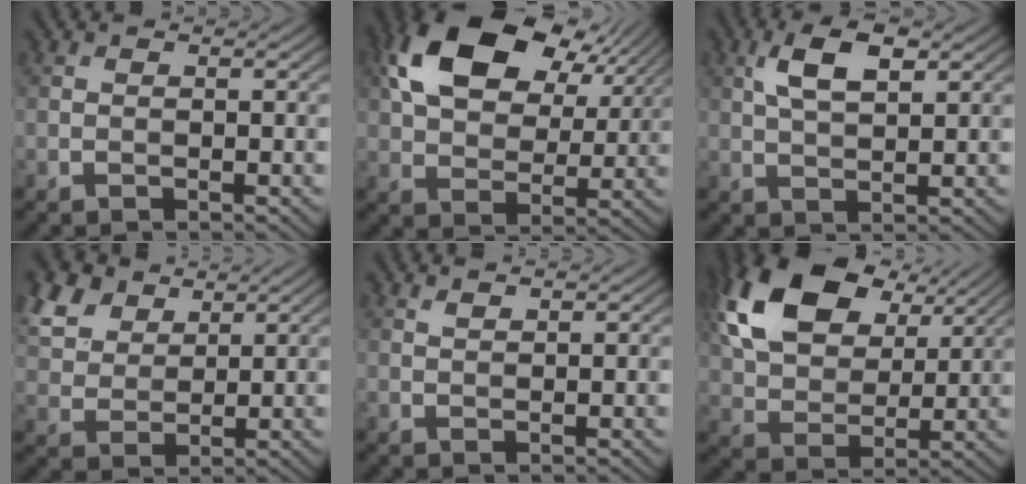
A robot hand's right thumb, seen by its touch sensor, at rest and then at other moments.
{"total": 16.1, "force": [7.2, 9.9, 10.4], "torque": [-0.216, 0.017, 0.136]}
{"total": 5.7, "force": [2.3, 2.3, 4.6], "torque": [-0.097, 0.007, 0.042]}
{"total": 8.4, "force": [5.2, 5.1, 4.2], "torque": [-0.127, 0.016, 0.100]}
{"total": 1.0, "force": [0.9, 0.1, 0.4], "torque": [-0.014, 0.003, 0.021]}
{"total": 16.5, "force": [7.8, 10.1, 10.4], "torque": [-0.240, 0.021, 0.145]}